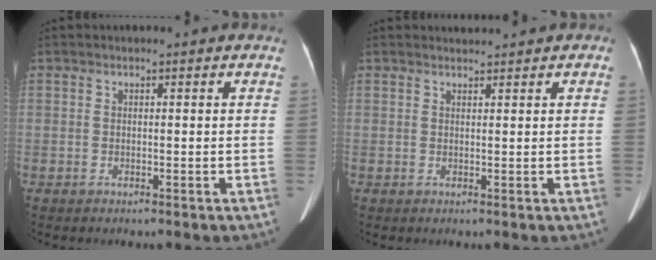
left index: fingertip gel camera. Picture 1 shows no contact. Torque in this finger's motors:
{"motor_torque": [0.32, -0.23, -0.02, 0.03]}